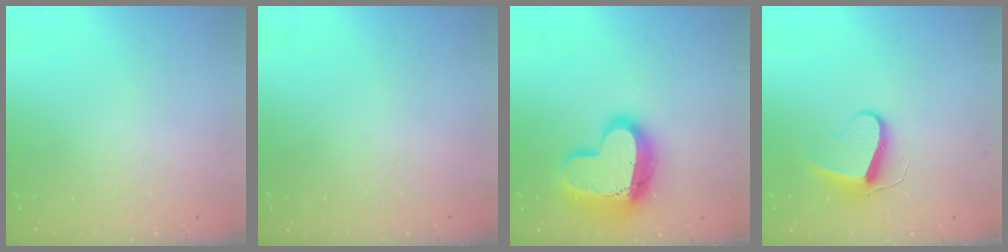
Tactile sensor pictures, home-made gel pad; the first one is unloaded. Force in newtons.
{"total": 0.0}
{"total": 23.1, "press": 23.0, "slide": 1.7}
{"total": 9.4, "press": 9.4, "slide": 0.7}